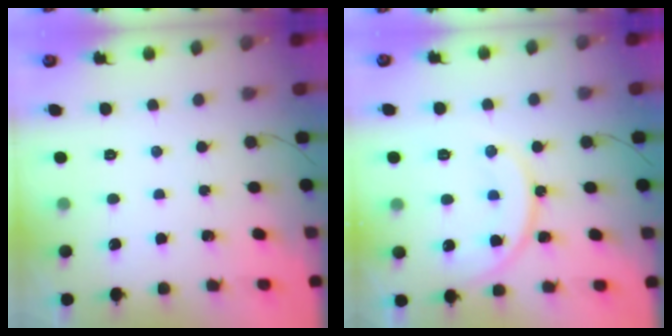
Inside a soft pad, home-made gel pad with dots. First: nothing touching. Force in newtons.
{"total": 13.3, "press": 13.3, "slide": 1.3}